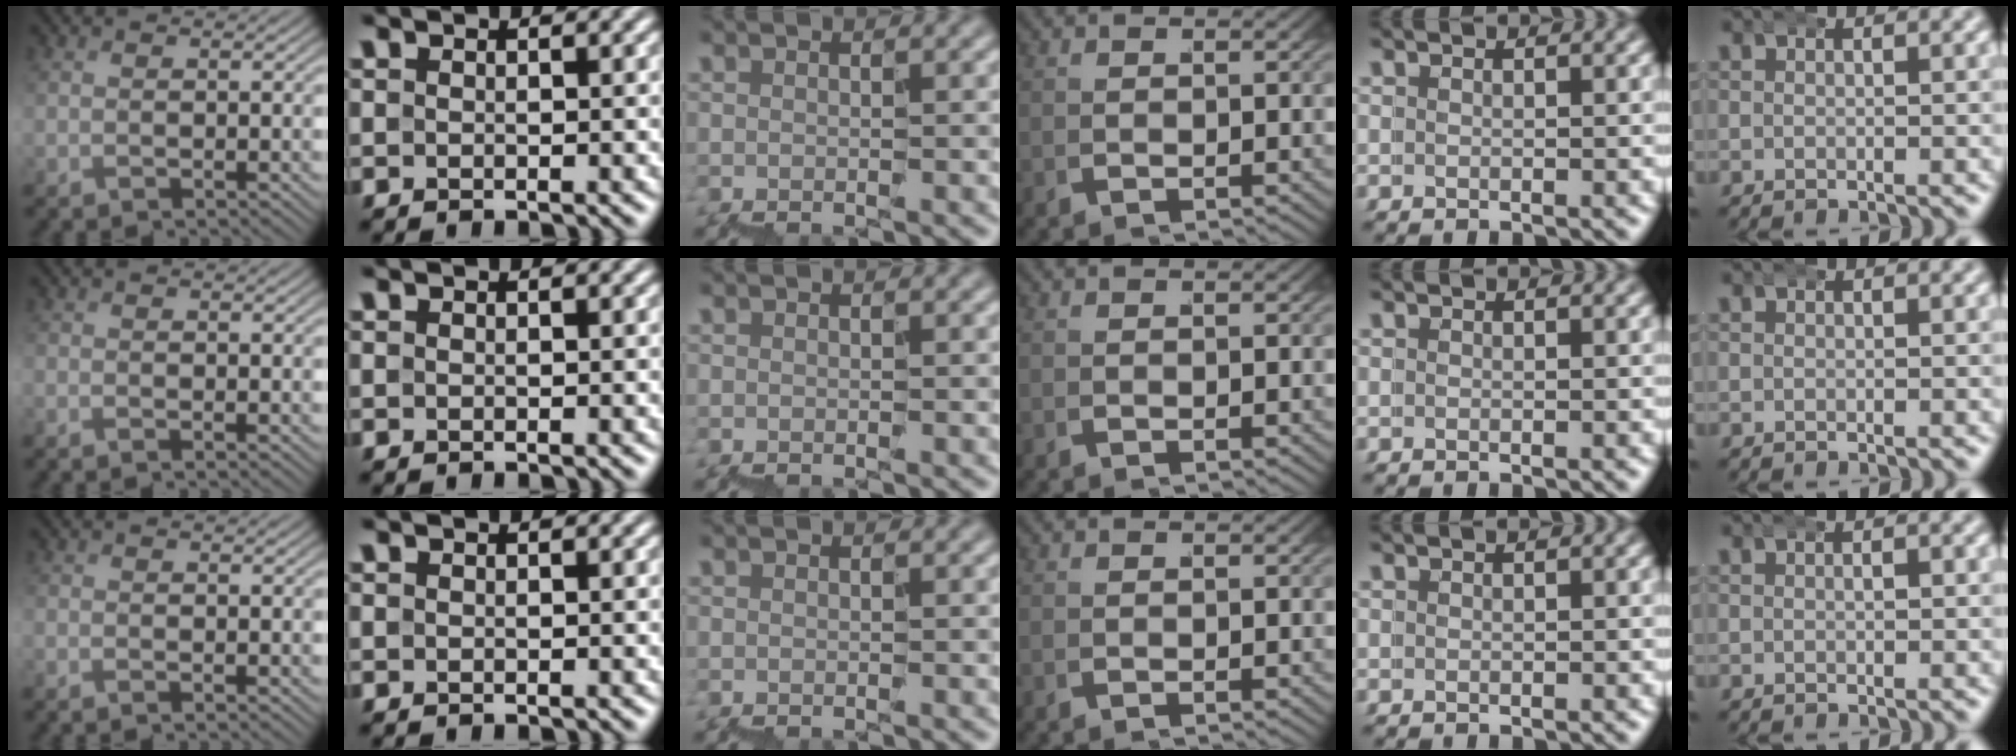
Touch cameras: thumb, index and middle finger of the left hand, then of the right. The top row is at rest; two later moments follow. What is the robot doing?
{"motion": "wrap", "object": "belt"}